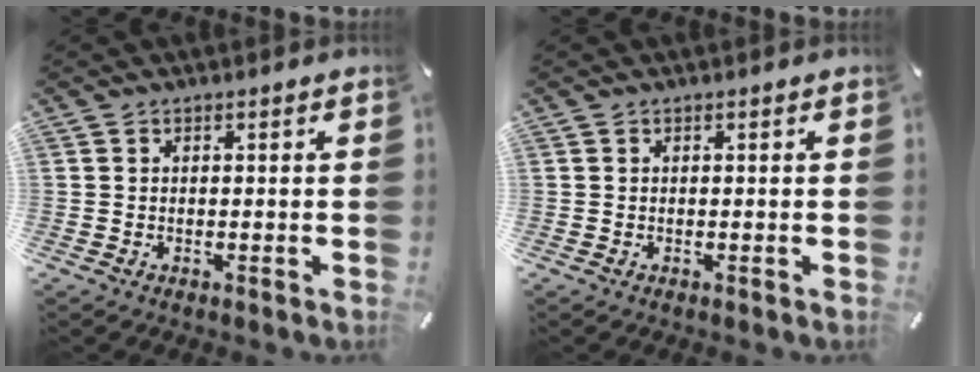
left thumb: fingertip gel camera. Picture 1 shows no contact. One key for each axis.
{"total": 0.0}